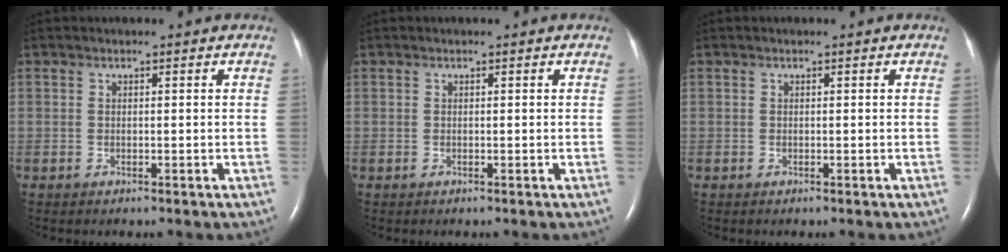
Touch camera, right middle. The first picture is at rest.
{"total": 0.0}
{"total": 0.0}